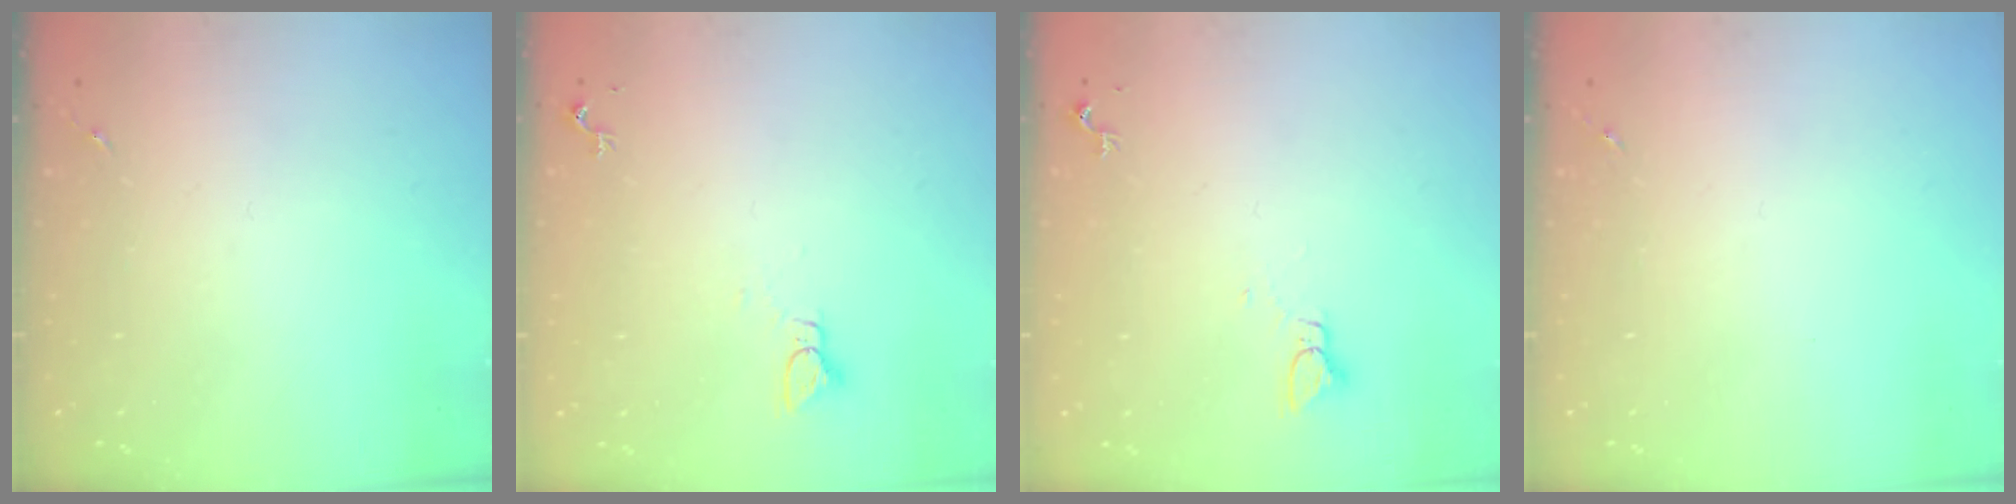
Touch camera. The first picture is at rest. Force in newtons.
{"total": 2.2, "press": 2.2, "slide": 0.1}
{"total": 2.2, "press": 2.2, "slide": 0.1}
{"total": 0.0}